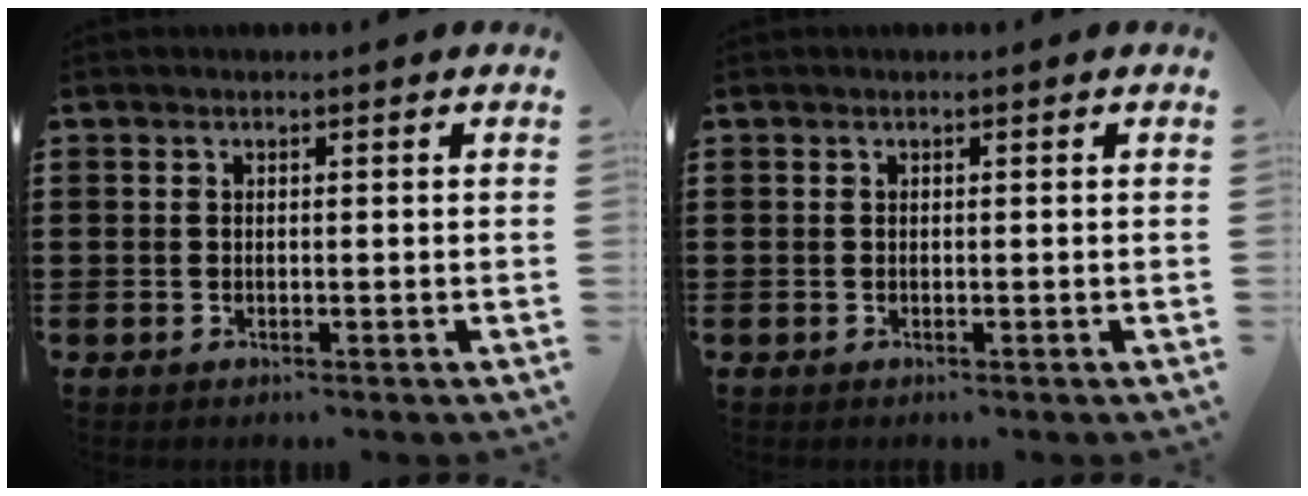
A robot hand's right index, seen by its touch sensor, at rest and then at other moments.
{"total": 0.0}